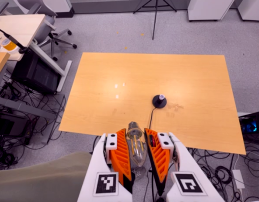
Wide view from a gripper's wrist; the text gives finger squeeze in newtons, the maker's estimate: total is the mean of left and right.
{"total": 18.8, "left": 19.8, "right": 17.8}